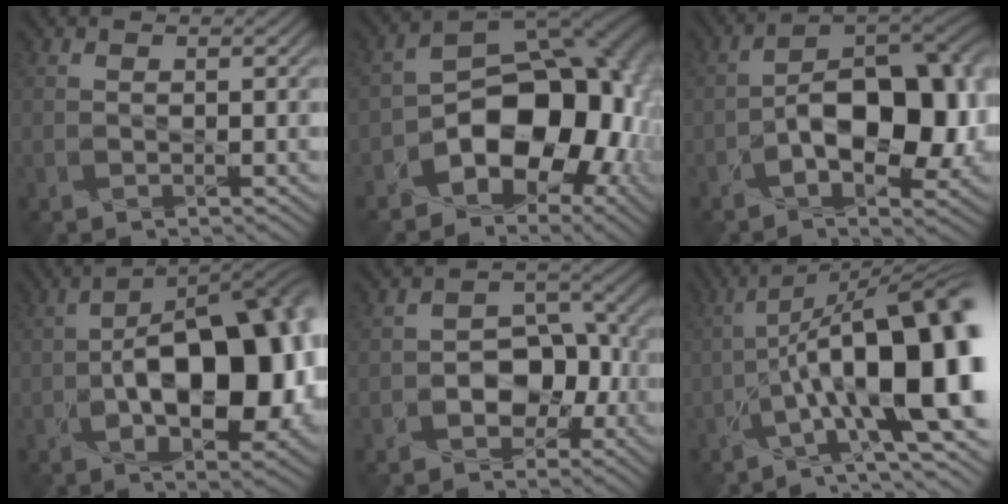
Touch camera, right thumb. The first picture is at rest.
{"total": 15.4, "force": [-5.4, 10.3, 10.0], "torque": [-0.121, -0.031, -0.090]}
{"total": 13.9, "force": [-2.5, 7.7, 11.3], "torque": [-0.154, -0.002, -0.042]}
{"total": 16.5, "force": [-2.5, 8.3, 14.0], "torque": [-0.182, -0.002, -0.041]}
{"total": 5.4, "force": [-2.2, 4.0, 2.9], "torque": [-0.029, 0.002, -0.038]}
{"total": 18.5, "force": [-3.1, 6.4, 17.0], "torque": [-0.257, 0.007, -0.048]}